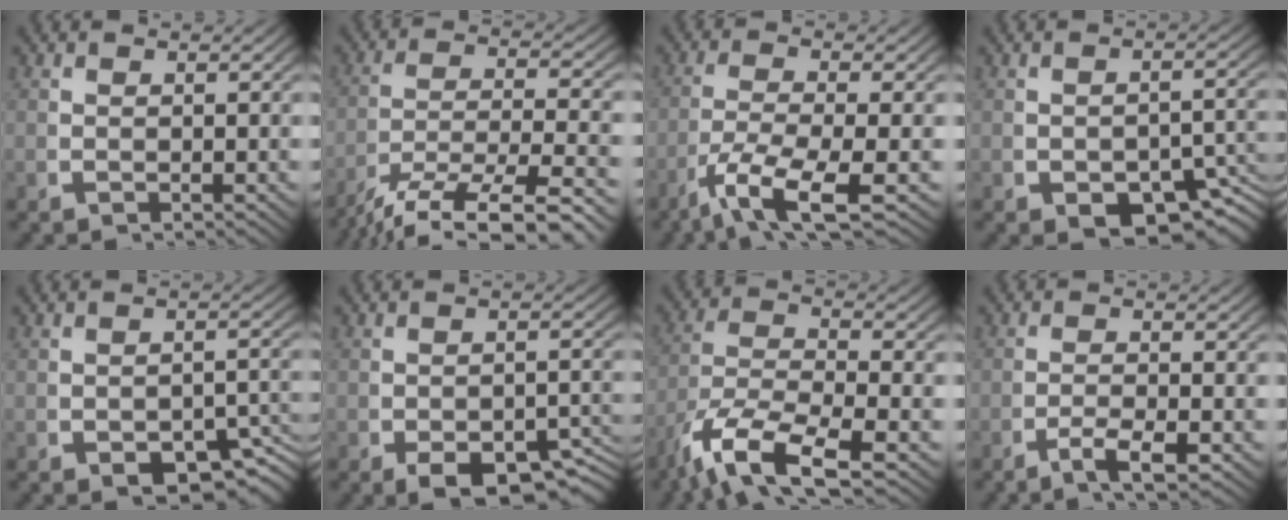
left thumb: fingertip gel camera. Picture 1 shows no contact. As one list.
[{"total": 10.3, "force": [-5.6, 5.2, 7.0], "torque": [-0.150, -0.052, -0.059]}, {"total": 6.7, "force": [-2.4, 2.7, 5.6], "torque": [-0.126, -0.026, -0.024]}, {"total": 5.8, "force": [-2.9, 3.1, 4.0], "torque": [-0.058, -0.024, -0.029]}, {"total": 4.9, "force": [-2.6, 2.4, 3.4], "torque": [-0.047, -0.018, -0.028]}, {"total": 5.7, "force": [-3.2, 2.6, 3.9], "torque": [-0.053, -0.020, -0.041]}, {"total": 8.7, "force": [-2.9, 4.7, 6.8], "torque": [-0.154, -0.032, -0.033]}, {"total": 2.8, "force": [-1.5, 0.7, 2.2], "torque": [-0.043, -0.006, -0.027]}]